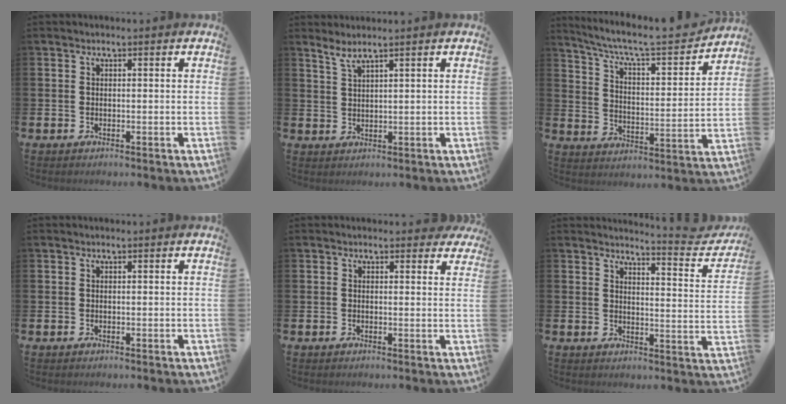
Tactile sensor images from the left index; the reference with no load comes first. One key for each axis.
{"total": 2.2, "fx": 2.0, "fy": -0.1, "fz": 1.0, "tx": -0.024, "ty": -0.004, "tz": 0.036}
{"total": 7.6, "fx": 6.7, "fy": 1.3, "fz": 3.1, "tx": -0.081, "ty": -0.054, "tz": 0.107}
{"total": 0.0}
{"total": 1.4, "fx": 1.1, "fy": 0.7, "fz": 0.1, "tx": 0.009, "ty": 0.001, "tz": 0.018}
{"total": 4.1, "fx": 3.9, "fy": 0.3, "fz": 1.1, "tx": -0.007, "ty": -0.048, "tz": 0.053}